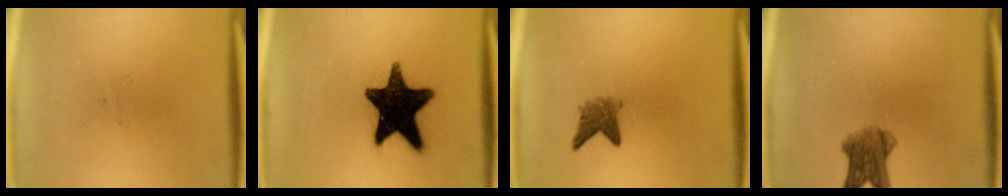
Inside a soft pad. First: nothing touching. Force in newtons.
{"total": 17.4}
{"total": 3.0}
{"total": 5.7}